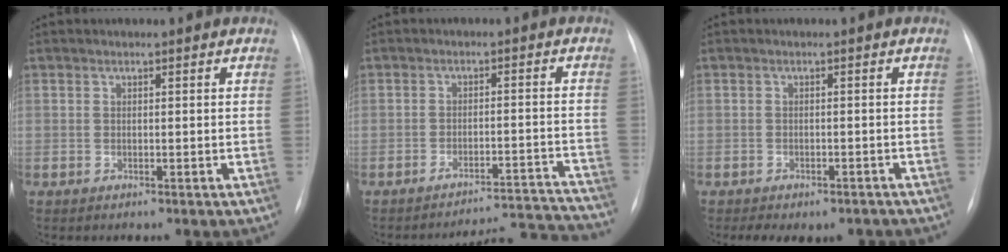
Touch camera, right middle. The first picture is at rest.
{"total": 11.4, "force": [-11.3, -1.5, -1.0], "torque": [0.029, 0.025, -0.145]}
{"total": 7.2, "force": [-5.4, 3.6, 3.0], "torque": [-0.035, 0.015, -0.064]}